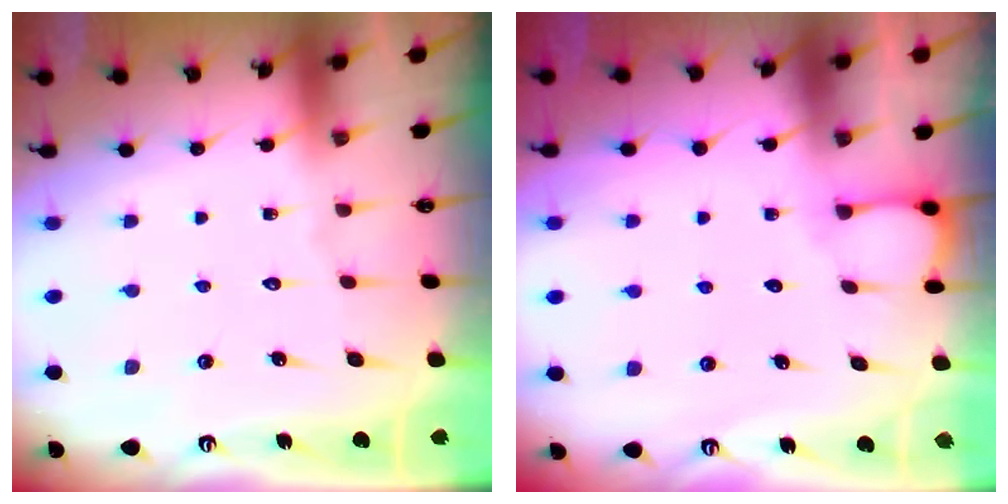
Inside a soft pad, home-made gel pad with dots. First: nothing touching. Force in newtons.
{"total": 2.7, "press": 2.7, "slide": 0.3}